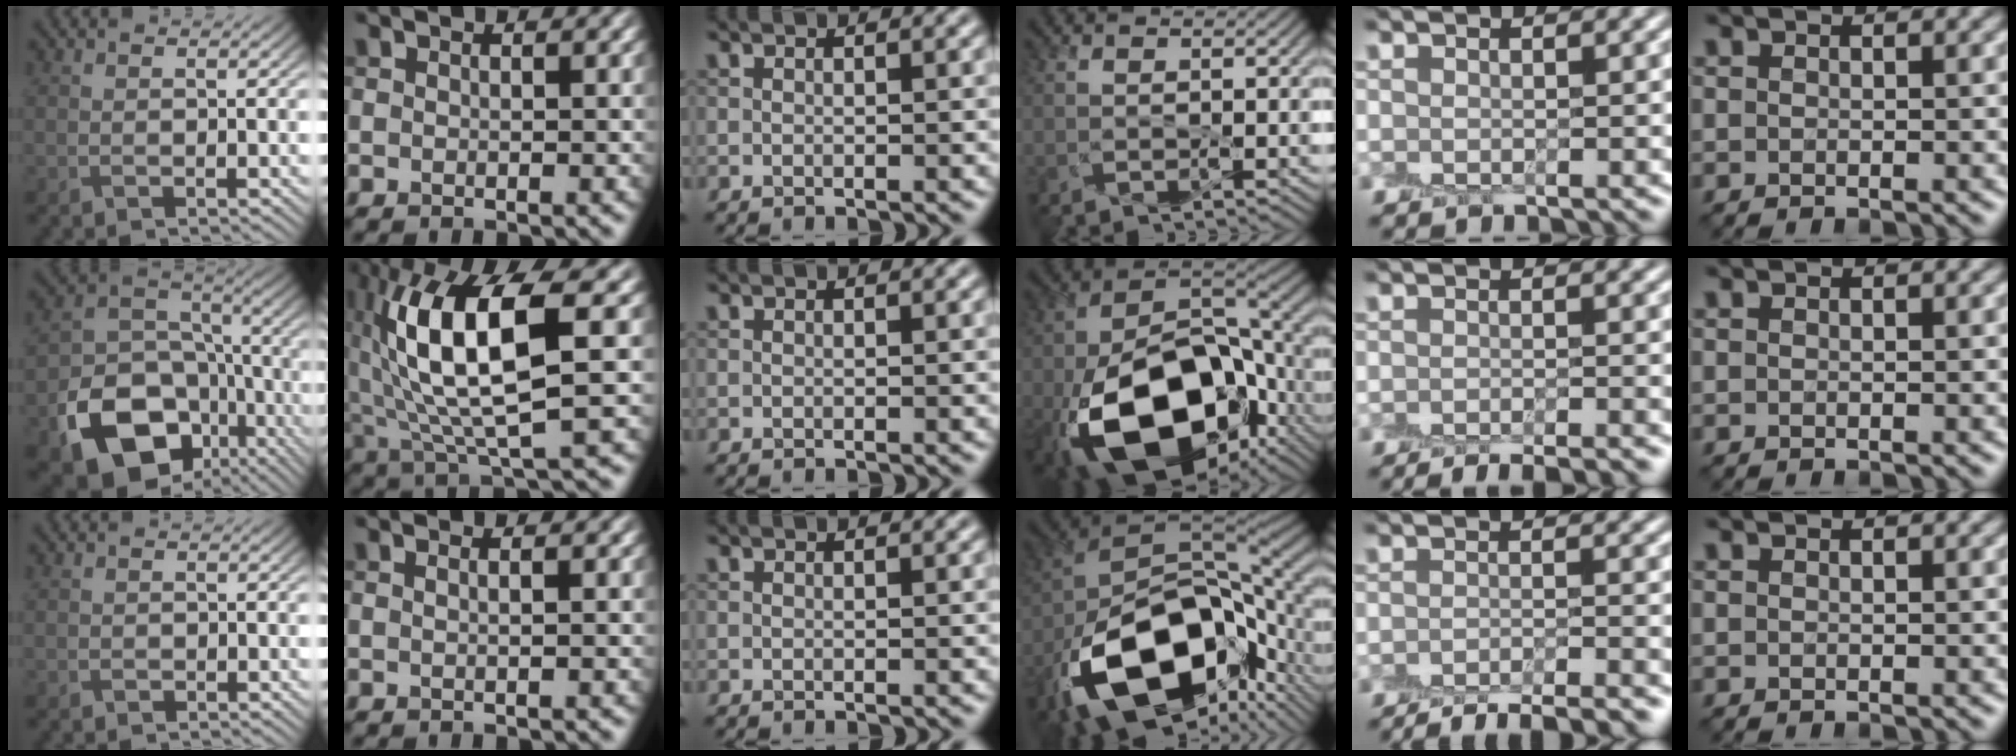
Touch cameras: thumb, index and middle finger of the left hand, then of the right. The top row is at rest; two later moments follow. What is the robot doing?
{"motion": "peel", "object": "plastic screen protector"}